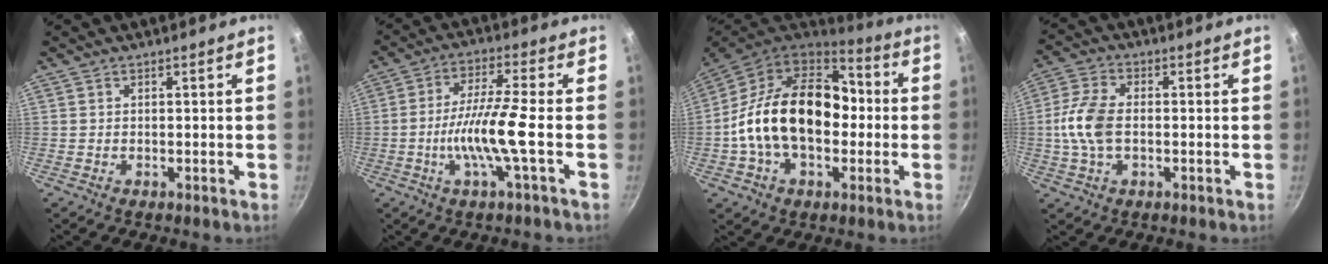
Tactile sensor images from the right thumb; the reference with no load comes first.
{"total": 9.7, "force": [-2.4, 0.1, 9.4], "torque": [-0.185, 0.019, -0.051]}
{"total": 23.4, "force": [-0.9, 15.6, 17.5], "torque": [-0.266, 0.045, -0.026]}
{"total": 9.0, "force": [-0.7, 5.2, 7.3], "torque": [-0.150, 0.018, -0.021]}